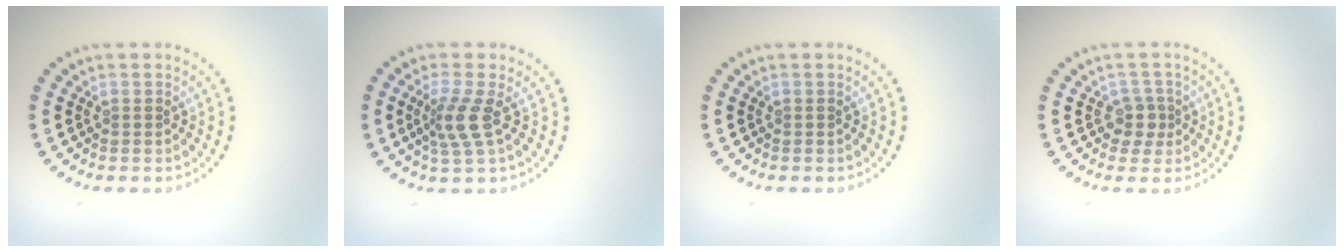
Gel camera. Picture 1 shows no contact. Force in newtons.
{"total": 2.9, "press": 2.2, "slide": 1.9}
{"total": 0.0}
{"total": 2.0, "press": 1.6, "slide": 1.2}